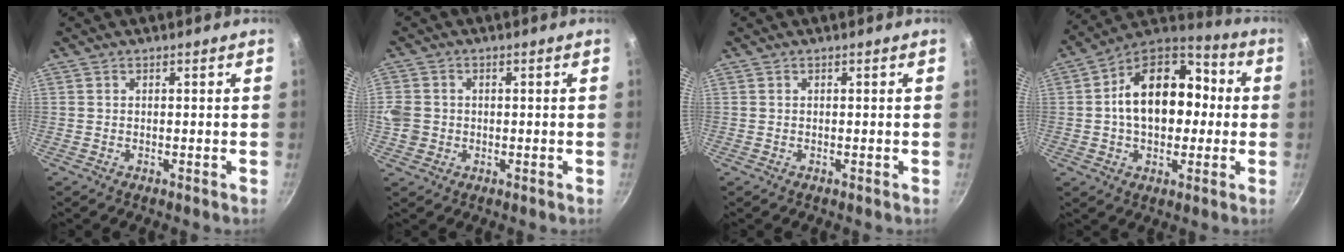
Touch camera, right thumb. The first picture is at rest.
{"total": 5.0, "force": [-0.4, 4.4, 2.3], "torque": [-0.040, 0.010, -0.004]}
{"total": 0.0}
{"total": 18.6, "force": [1.0, 12.1, 14.0], "torque": [-0.180, 0.036, 0.007]}